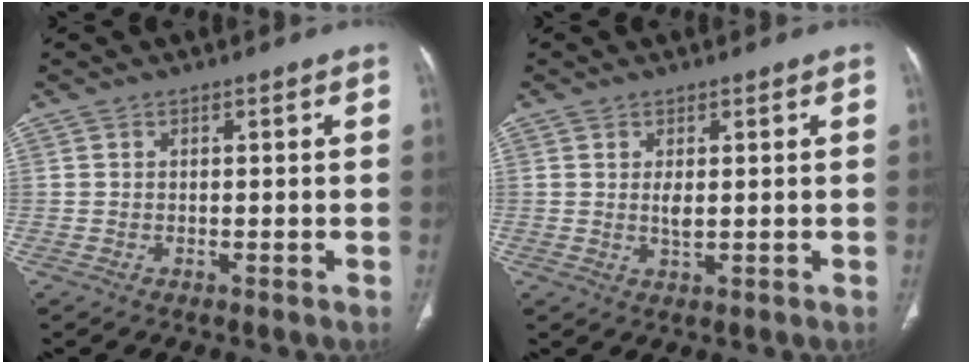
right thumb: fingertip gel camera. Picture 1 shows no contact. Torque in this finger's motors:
{"motor_torque": [3.19, 1.09, 0.55, -0.78, -0.01]}